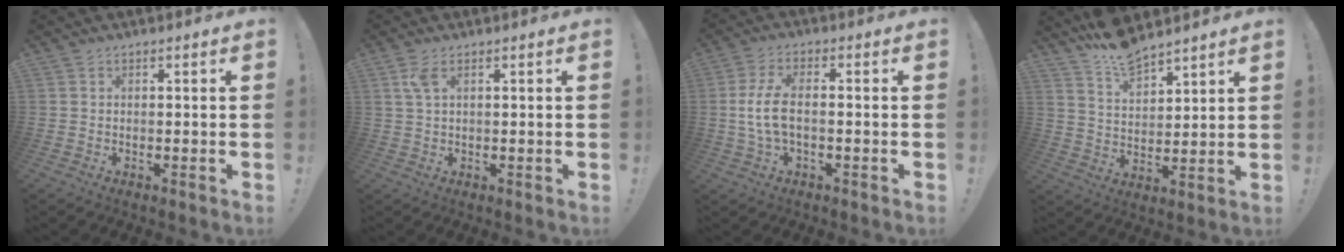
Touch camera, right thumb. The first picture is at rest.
{"total": 3.2, "force": [1.4, 1.2, 2.6], "torque": [-0.051, 0.002, 0.024]}
{"total": 7.9, "force": [-1.0, 3.2, 7.1], "torque": [-0.151, -0.003, -0.021]}
{"total": 9.7, "force": [8.4, 3.3, 3.5], "torque": [-0.058, -0.060, 0.156]}